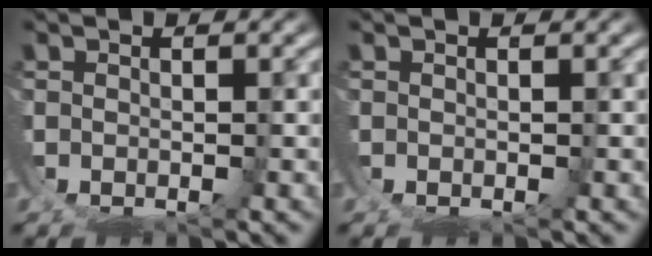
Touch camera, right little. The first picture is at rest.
{"total": 0.0}